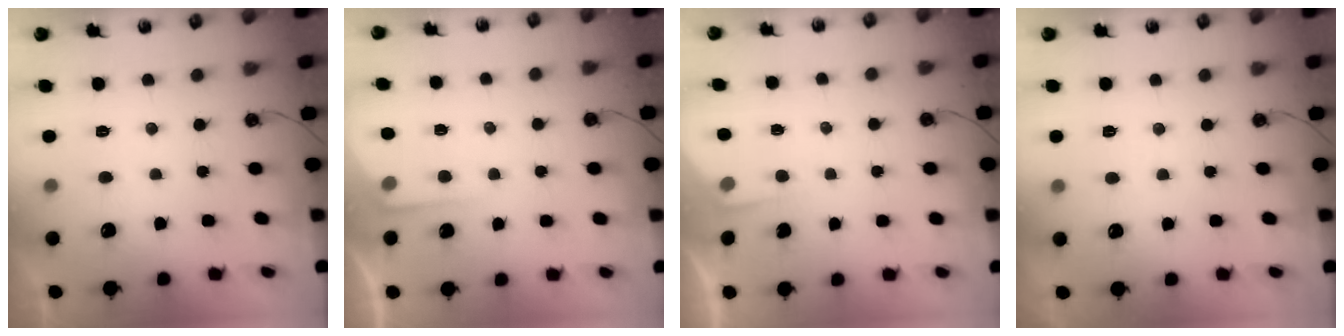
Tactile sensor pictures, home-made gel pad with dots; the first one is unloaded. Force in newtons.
{"total": 3.8, "press": 3.7, "slide": 0.6}
{"total": 2.1, "press": 2.0, "slide": 0.3}
{"total": 3.5, "press": 3.5, "slide": 0.6}